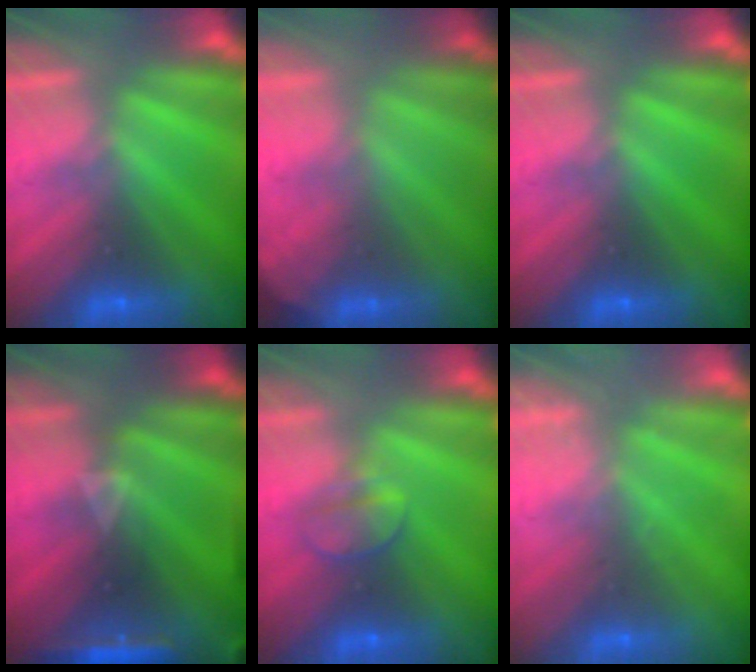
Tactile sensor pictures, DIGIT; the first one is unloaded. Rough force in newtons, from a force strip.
{"total": 1.9}
{"total": 0.0}
{"total": 7.5}
{"total": 2.3}
{"total": 2.4}